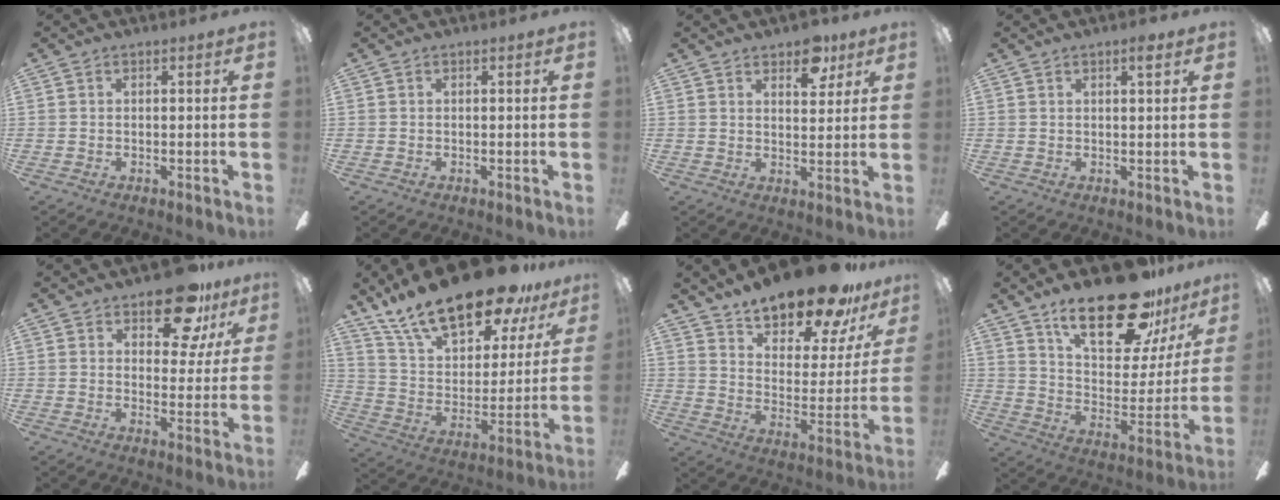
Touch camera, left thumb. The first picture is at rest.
{"total": 0.0}
{"total": 7.3, "force": [5.3, 3.7, 3.5], "torque": [-0.026, -0.024, 0.087]}
{"total": 2.4, "force": [1.8, 0.2, 1.7], "torque": [-0.021, -0.006, 0.026]}
{"total": 14.9, "force": [10.0, 7.1, 8.5], "torque": [-0.112, -0.050, 0.171]}
{"total": 24.4, "force": [18.2, 8.9, 13.5], "torque": [-0.227, -0.119, 0.311]}
{"total": 19.6, "force": [17.0, 5.1, 8.2], "torque": [-0.131, -0.123, 0.288]}
{"total": 27.0, "force": [18.8, 10.2, 16.5], "torque": [-0.254, -0.109, 0.314]}